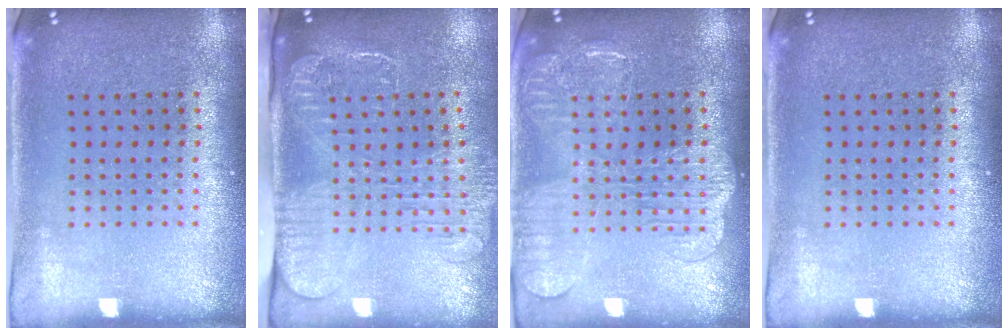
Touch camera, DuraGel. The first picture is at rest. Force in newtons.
{"total": 2.6, "press": 2.0, "slide": 1.7}
{"total": 2.3, "press": 2.2, "slide": 0.4}
{"total": 0.0}